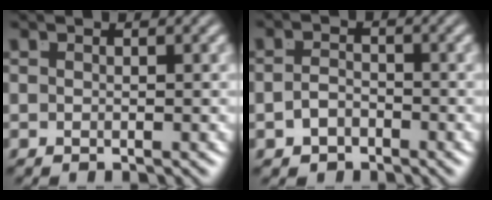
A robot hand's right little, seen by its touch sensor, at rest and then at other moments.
{"total": 2.2, "force": [-1.6, 1.3, 0.4], "torque": [-0.014, -0.017, -0.020]}